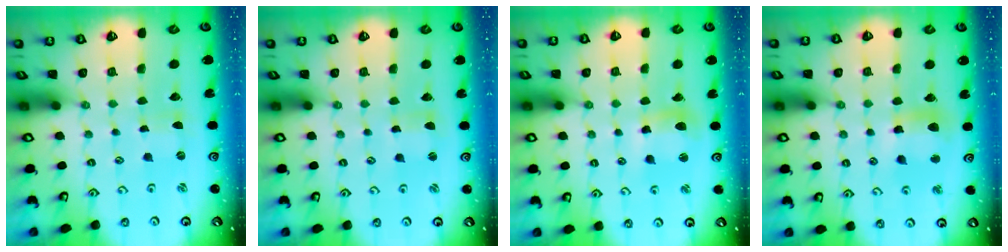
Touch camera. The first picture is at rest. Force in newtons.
{"total": 1.3, "press": 1.2, "slide": 0.3}
{"total": 10.0, "press": 9.9, "slide": 1.3}
{"total": 9.1, "press": 9.0, "slide": 1.4}